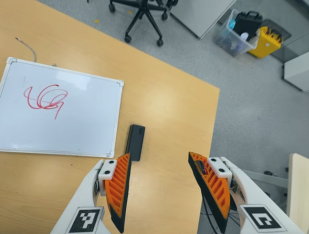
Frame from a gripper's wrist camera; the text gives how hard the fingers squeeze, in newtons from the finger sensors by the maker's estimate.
{"total": 0.0}